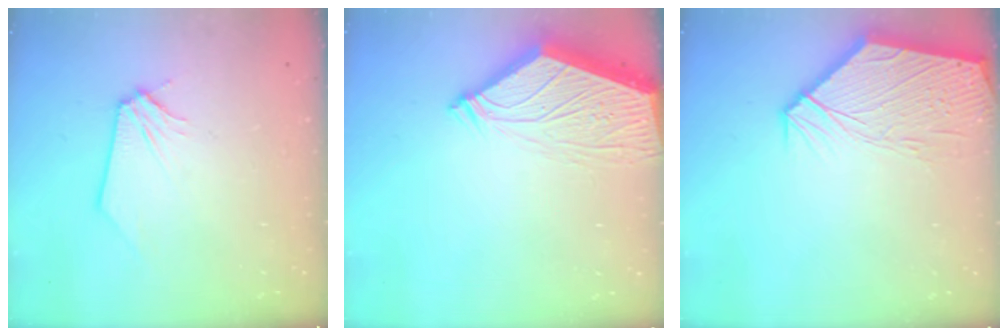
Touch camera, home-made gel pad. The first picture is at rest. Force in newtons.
{"total": 7.2, "press": 7.1, "slide": 1.0}
{"total": 10.1, "press": 9.9, "slide": 1.7}